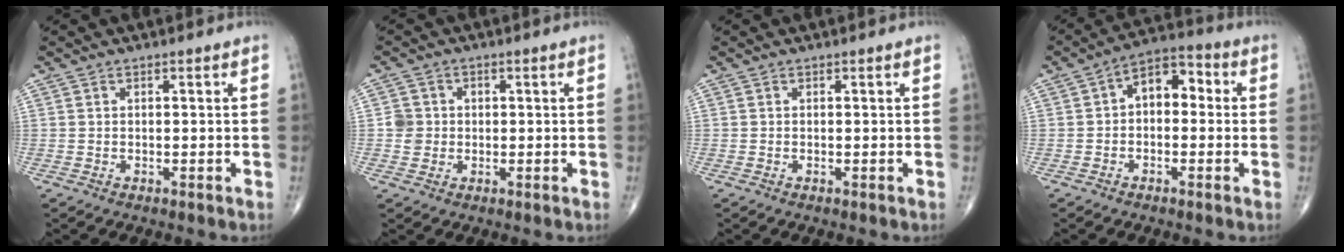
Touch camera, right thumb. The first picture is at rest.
{"total": 3.4, "force": [0.1, 3.4, 0.7], "torque": [0.012, 0.007, 0.000]}
{"total": 0.0}
{"total": 7.9, "force": [0.4, 5.0, 6.1], "torque": [-0.064, 0.031, -0.011]}